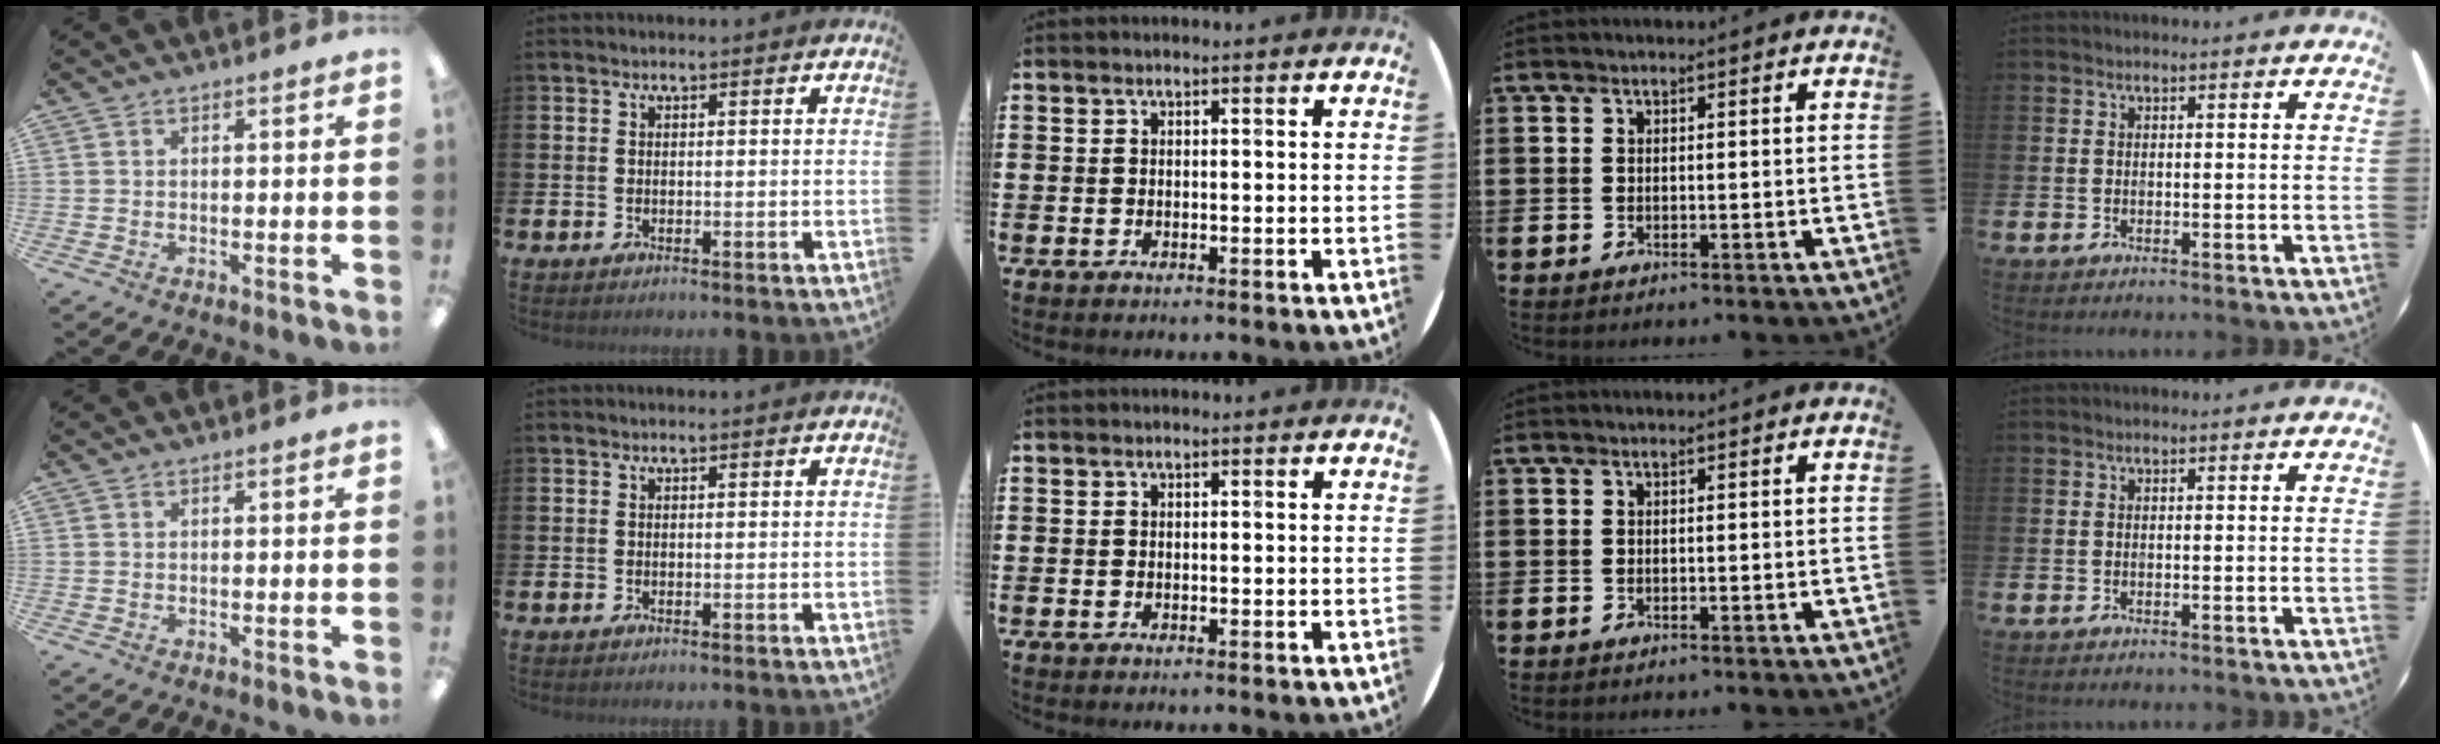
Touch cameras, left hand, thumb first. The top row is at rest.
{}